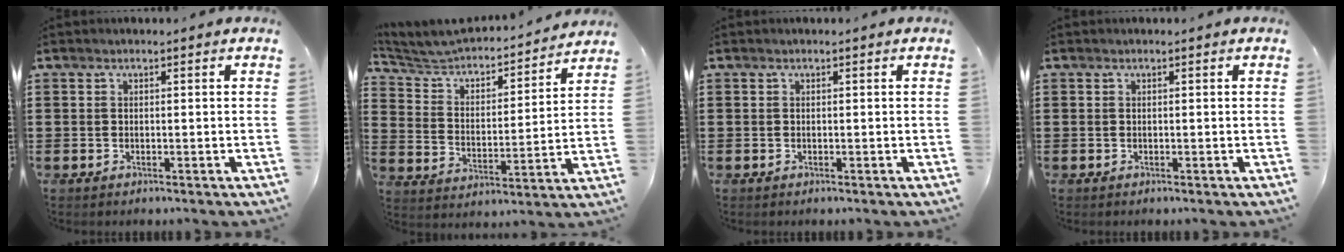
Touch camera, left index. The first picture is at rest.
{"total": 4.2, "force": [3.8, 1.5, 0.7], "torque": [-0.039, -0.033, 0.057]}
{"total": 0.0}
{"total": 0.0}